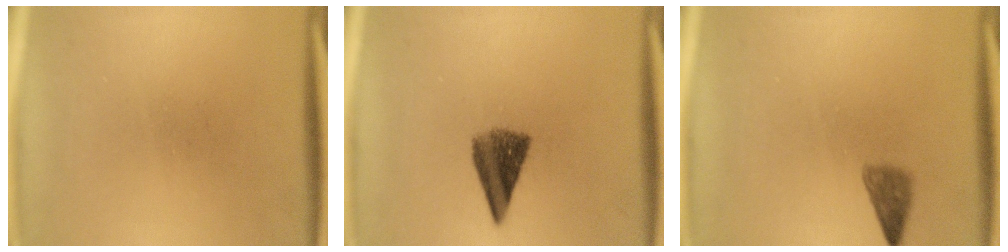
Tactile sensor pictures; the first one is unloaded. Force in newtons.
{"total": 6.4}
{"total": 2.1}